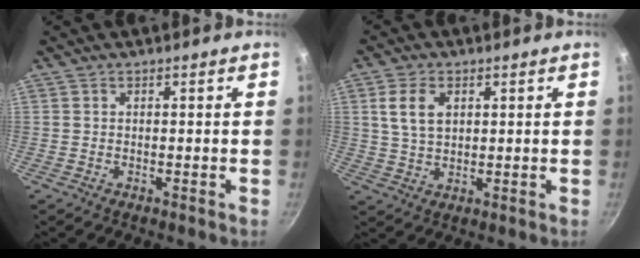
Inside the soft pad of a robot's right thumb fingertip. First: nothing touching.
{"total": 6.3, "force": [2.0, 4.1, 4.4], "torque": [-0.073, -0.003, 0.040]}